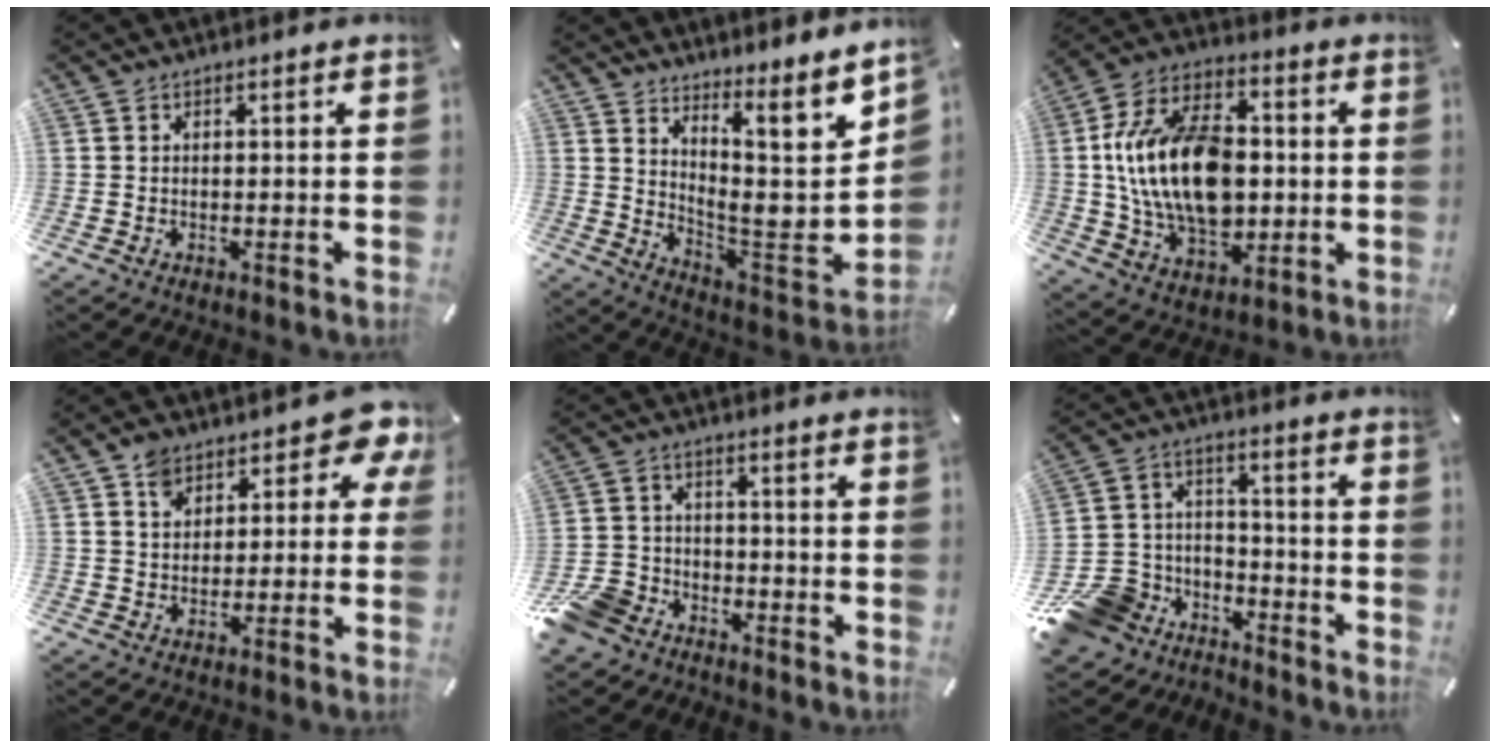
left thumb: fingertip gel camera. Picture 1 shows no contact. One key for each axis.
{"total": 12.7, "fx": 7.2, "fy": 3.4, "fz": 9.9, "tx": -0.118, "ty": -0.105, "tz": 0.109}
{"total": 21.3, "fx": -0.2, "fy": 14.3, "fz": 15.8, "tx": -0.327, "ty": 0.006, "tz": -0.004}
{"total": 10.6, "fx": 4.9, "fy": 7.4, "fz": 5.8, "tx": -0.076, "ty": -0.025, "tz": 0.089}
{"total": 9.6, "fx": -6.8, "fy": 6.4, "fz": 2.6, "tx": -0.060, "ty": 0.048, "tz": -0.130}
{"total": 13.1, "fx": -8.6, "fy": 9.5, "fz": 2.6, "tx": -0.056, "ty": 0.053, "tz": -0.151}